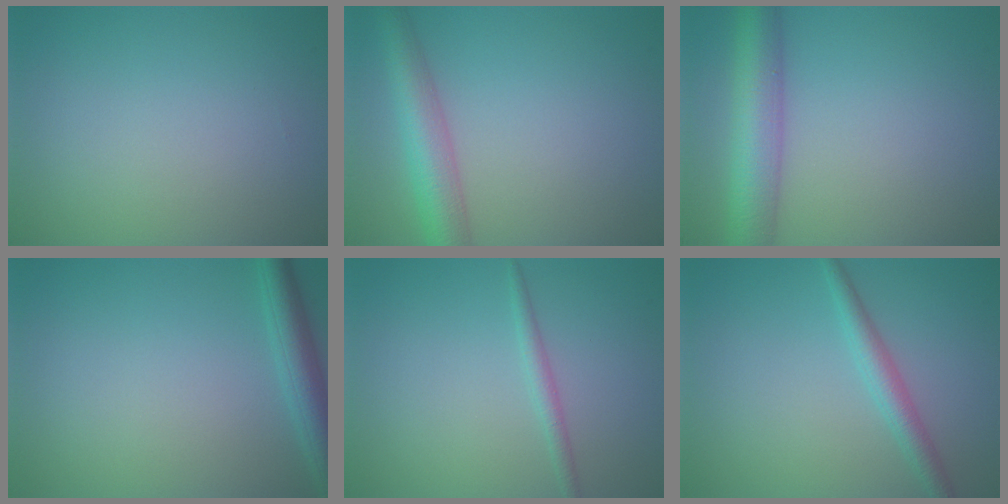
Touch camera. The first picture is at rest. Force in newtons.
{"total": 5.1, "press": 5.1, "slide": 0.2}
{"total": 5.9, "press": 5.9, "slide": 0.2}
{"total": 3.3, "press": 3.3, "slide": 0.1}
{"total": 1.3, "press": 1.3, "slide": 0.1}
{"total": 2.4, "press": 2.4, "slide": 0.1}